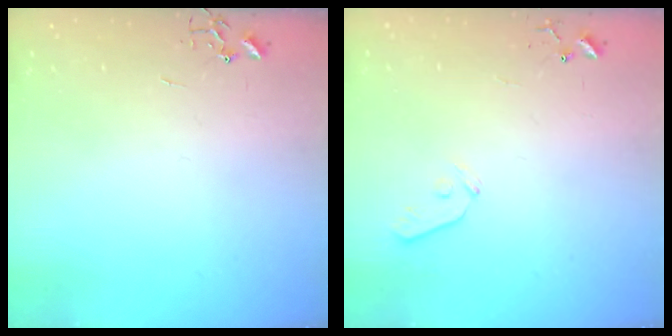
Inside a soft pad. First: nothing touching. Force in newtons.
{"total": 5.5, "press": 5.5, "slide": 0.5}